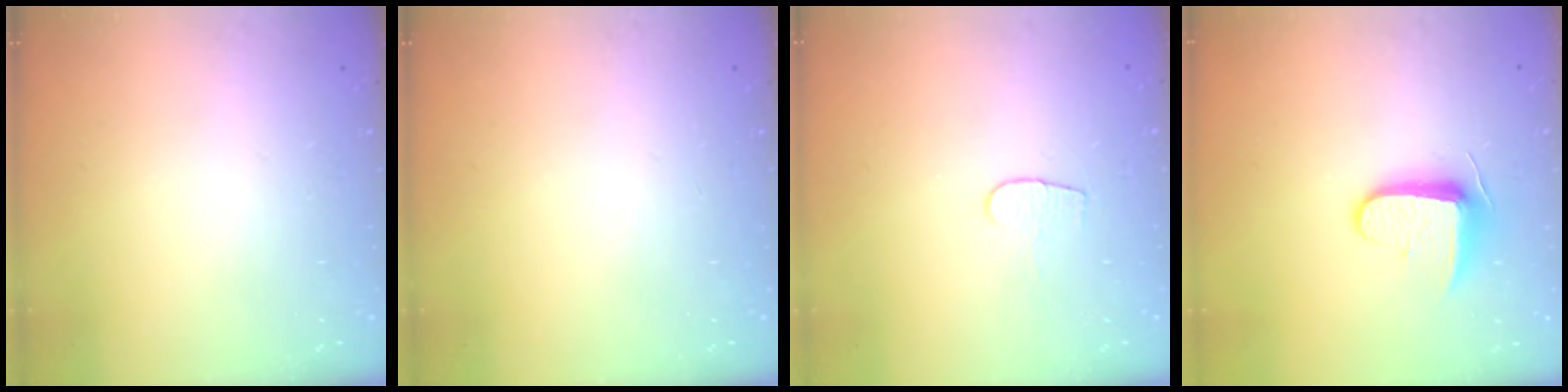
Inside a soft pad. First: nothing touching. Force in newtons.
{"total": 0.0}
{"total": 4.7, "press": 4.6, "slide": 0.4}
{"total": 8.9, "press": 8.9, "slide": 0.9}